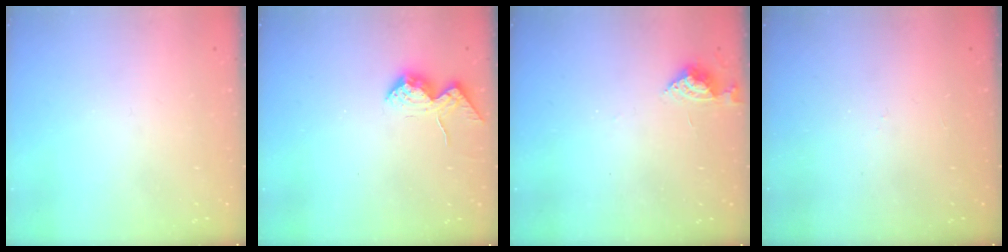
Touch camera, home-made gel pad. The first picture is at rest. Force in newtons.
{"total": 10.7, "press": 10.7, "slide": 1.4}
{"total": 6.6, "press": 6.5, "slide": 0.8}
{"total": 5.3, "press": 5.2, "slide": 0.7}